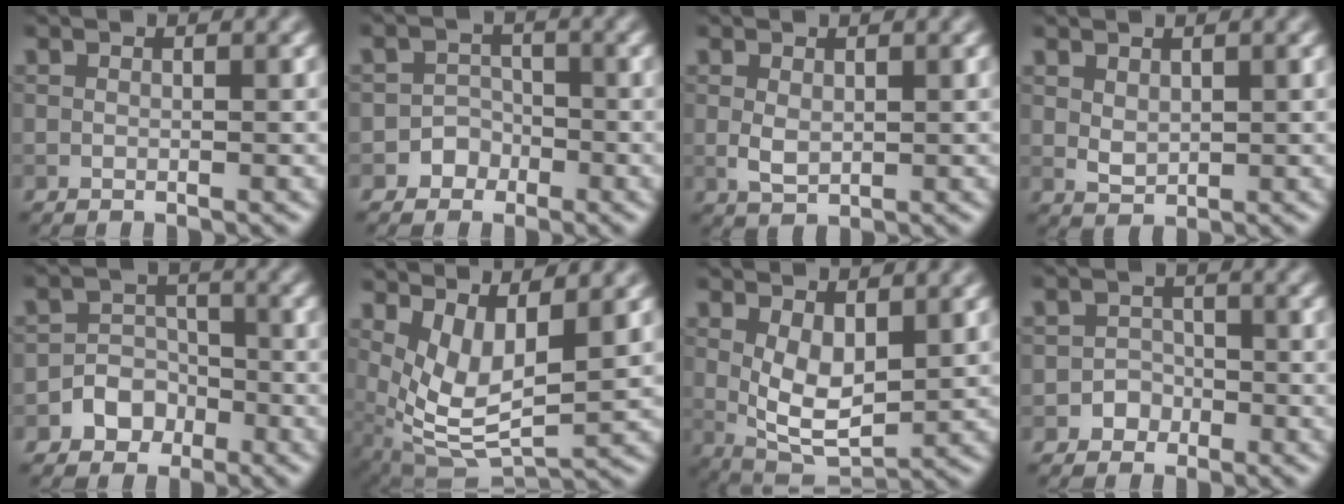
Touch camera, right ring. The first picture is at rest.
{"total": 2.1, "force": [-1.1, 1.8, 0.1], "torque": [0.021, 0.014, -0.026]}
{"total": 1.7, "force": [0.3, 1.0, 1.3], "torque": [-0.029, -0.002, 0.010]}
{"total": 1.5, "force": [0.7, 1.0, 0.9], "torque": [-0.021, -0.003, 0.019]}
{"total": 3.3, "force": [-1.8, 2.7, 0.8], "torque": [0.013, 0.013, -0.040]}
{"total": 6.2, "force": [2.1, 2.5, 5.2], "torque": [-0.113, -0.014, 0.049]}
{"total": 5.5, "force": [1.2, 2.9, 4.5], "torque": [-0.093, -0.012, 0.030]}
{"total": 1.8, "force": [-0.9, 1.5, 0.2], "torque": [0.011, 0.007, -0.018]}